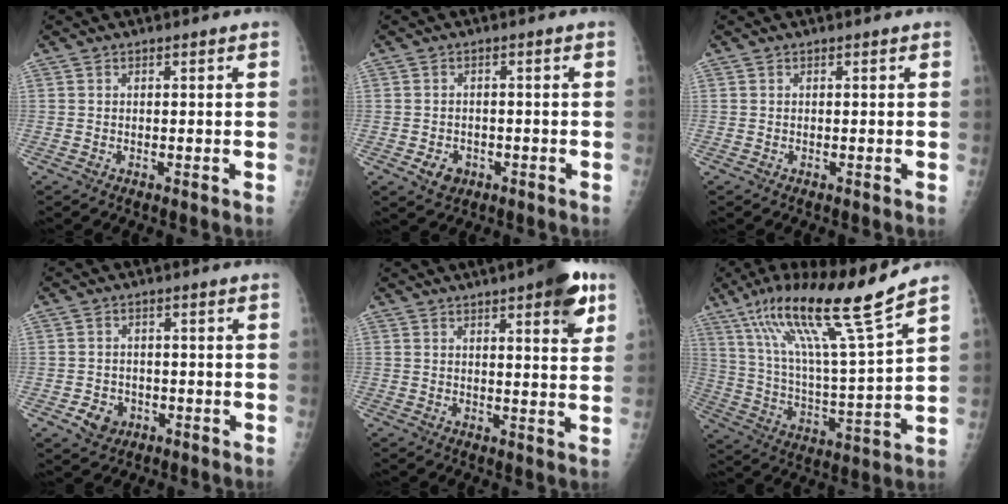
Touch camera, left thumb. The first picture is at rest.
{"total": 3.3, "force": [-1.4, 2.7, 1.5], "torque": [-0.013, 0.005, -0.013]}
{"total": 0.0}
{"total": 4.1, "force": [-1.6, 3.5, 1.5], "torque": [-0.010, 0.007, -0.019]}
{"total": 12.2, "force": [6.6, 2.0, 10.1], "torque": [-0.123, -0.028, 0.086]}
{"total": 20.3, "force": [13.7, 0.5, 15.0], "torque": [-0.247, -0.058, 0.243]}